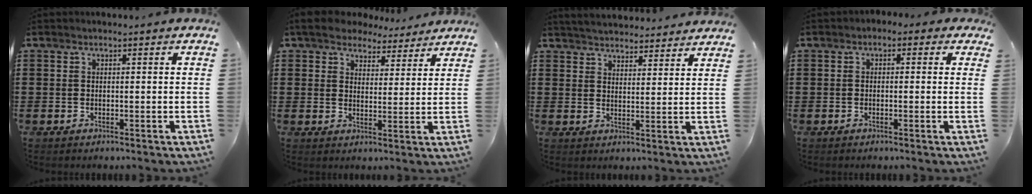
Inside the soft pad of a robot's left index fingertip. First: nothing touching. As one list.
[{"total": 5.9, "force": [5.5, 2.0, 0.9], "torque": [-0.045, -0.017, 0.099]}, {"total": 3.9, "force": [3.9, 0.1, 0.1], "torque": [-0.016, -0.017, 0.071]}, {"total": 1.2, "force": [-0.7, 0.8, 0.5], "torque": [-0.014, 0.005, -0.017]}]